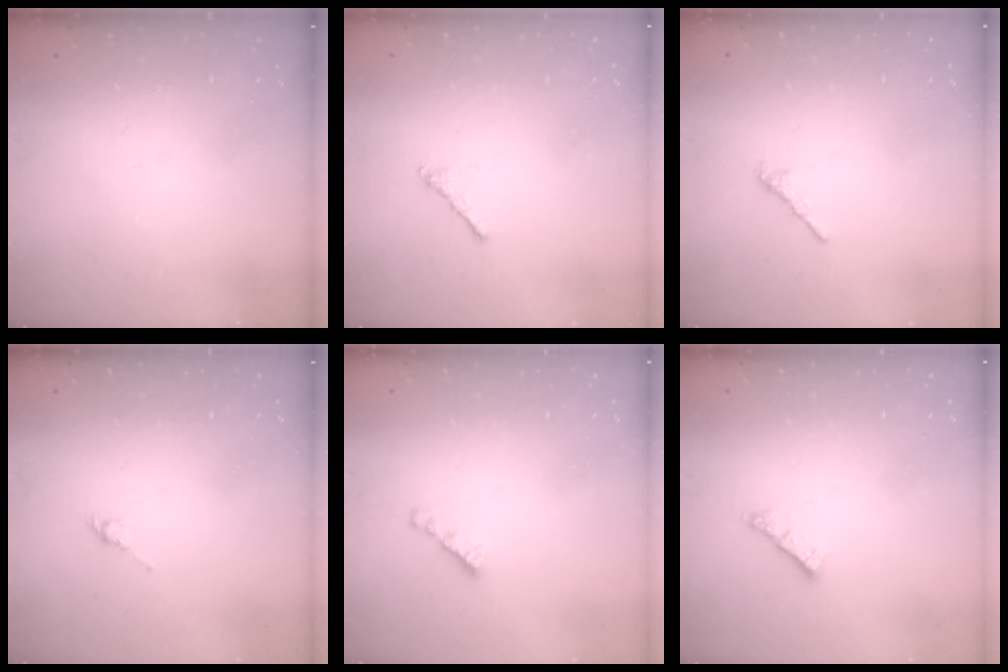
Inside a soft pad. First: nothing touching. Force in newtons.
{"total": 1.0, "press": 0.9, "slide": 0.4}
{"total": 2.4, "press": 2.3, "slide": 0.7}
{"total": 3.3, "press": 3.2, "slide": 0.8}
{"total": 2.7, "press": 2.7, "slide": 0.2}
{"total": 1.2, "press": 1.2, "slide": 0.3}